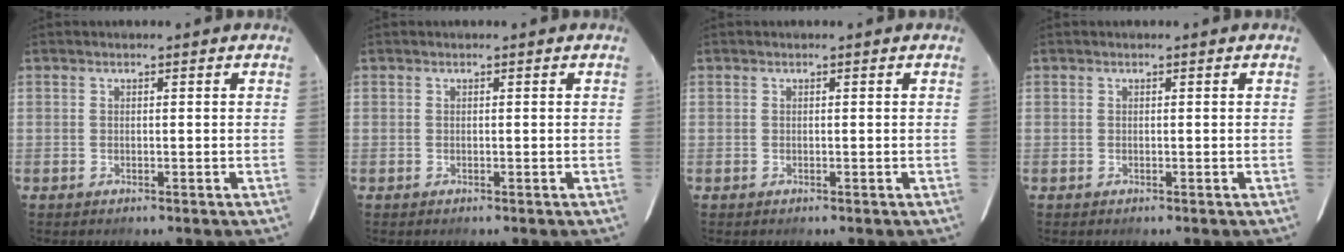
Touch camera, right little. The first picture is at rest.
{"total": 0.0}
{"total": 0.0}
{"total": 0.0}